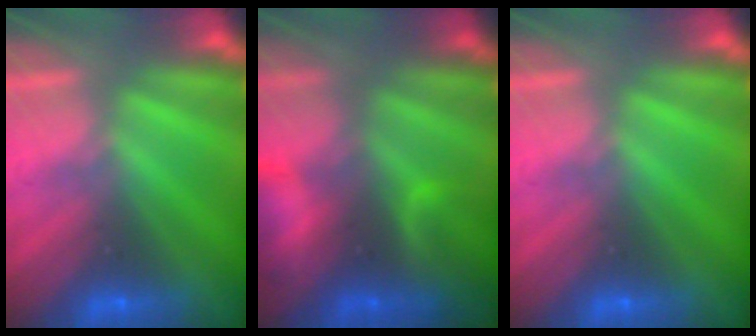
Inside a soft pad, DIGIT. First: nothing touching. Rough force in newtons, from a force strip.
{"total": 9.4}
{"total": 0.0}